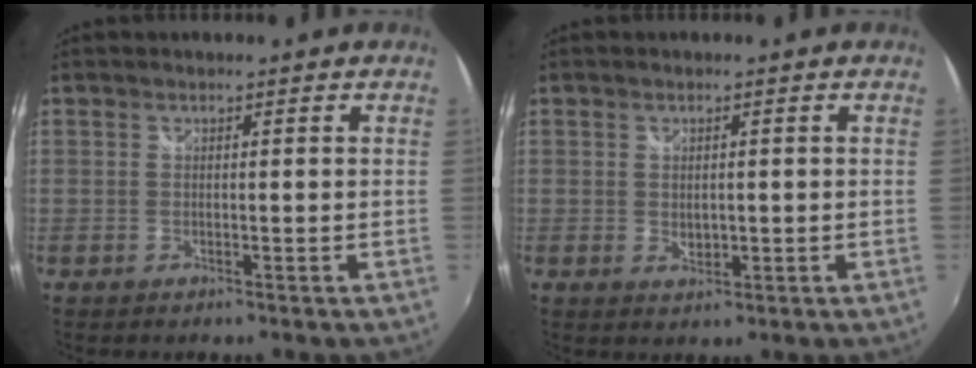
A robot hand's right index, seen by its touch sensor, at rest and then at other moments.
{"total": 2.2, "force": [0.0, 1.7, 1.4], "torque": [-0.021, -0.003, 0.003]}